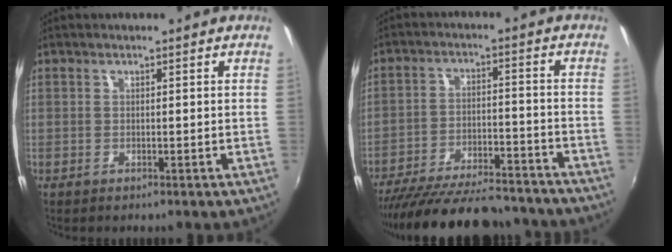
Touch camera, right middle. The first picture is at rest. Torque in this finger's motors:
{"motor_torque": [1.07, -1.07, 0.54, 0.11]}